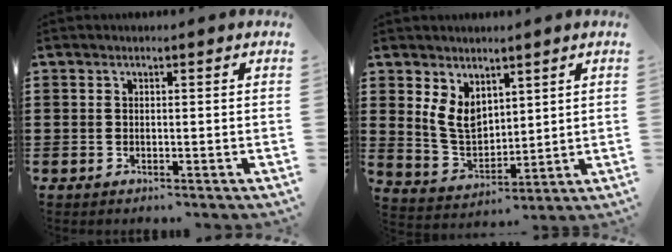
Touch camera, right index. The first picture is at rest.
{"total": 6.2, "force": [3.2, 4.1, 3.5], "torque": [-0.088, -0.002, 0.059]}